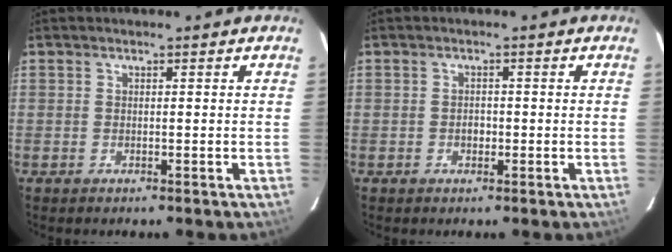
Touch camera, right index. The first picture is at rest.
{"total": 1.4, "force": [-0.5, 1.1, 0.7], "torque": [-0.012, 0.004, -0.007]}